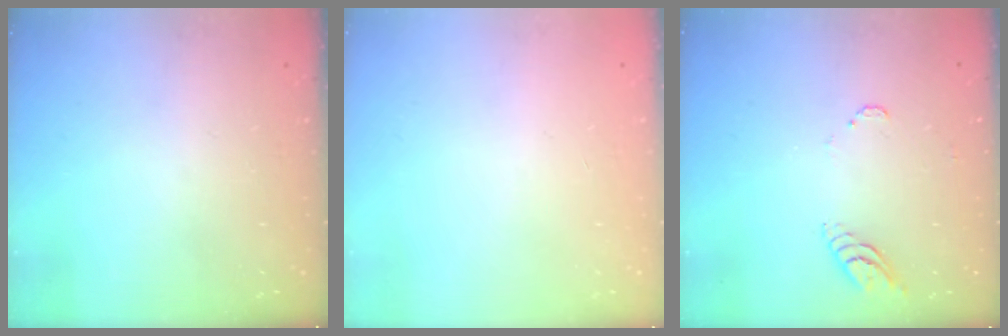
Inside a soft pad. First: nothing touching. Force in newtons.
{"total": 0.0}
{"total": 5.7, "press": 5.7, "slide": 0.4}